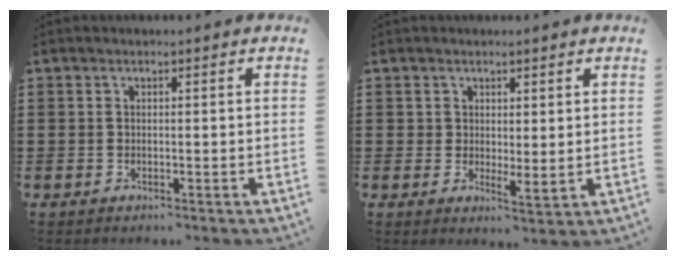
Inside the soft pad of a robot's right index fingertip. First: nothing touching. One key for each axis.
{"total": 1.9, "fx": 1.3, "fy": 1.1, "fz": 0.9, "tx": -0.013, "ty": 0.001, "tz": 0.024}